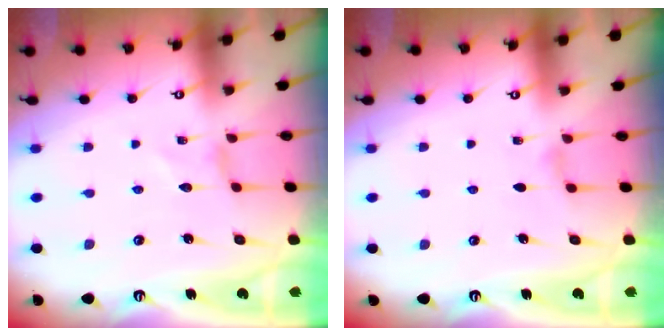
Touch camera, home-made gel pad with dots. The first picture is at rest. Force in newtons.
{"total": 3.2, "press": 3.1, "slide": 0.5}